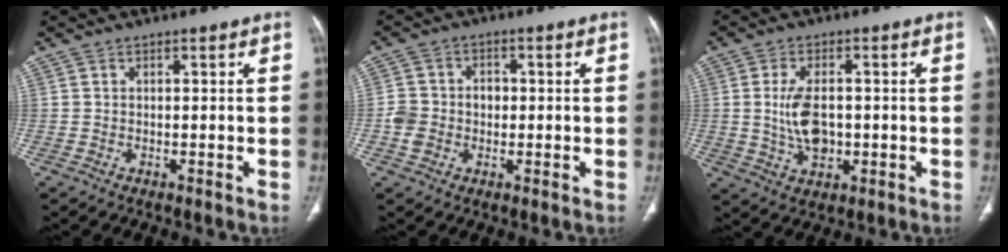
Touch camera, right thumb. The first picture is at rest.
{"total": 5.8, "force": [-0.7, 5.0, 2.8], "torque": [-0.036, 0.020, -0.015]}
{"total": 7.8, "force": [-0.2, 4.7, 6.2], "torque": [-0.113, 0.000, 0.005]}